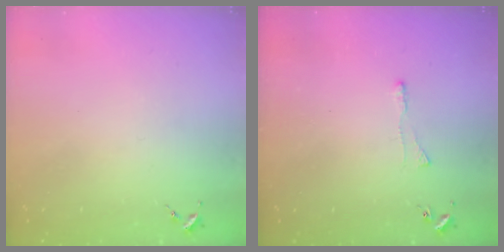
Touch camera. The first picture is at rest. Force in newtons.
{"total": 2.9, "press": 2.9, "slide": 0.6}